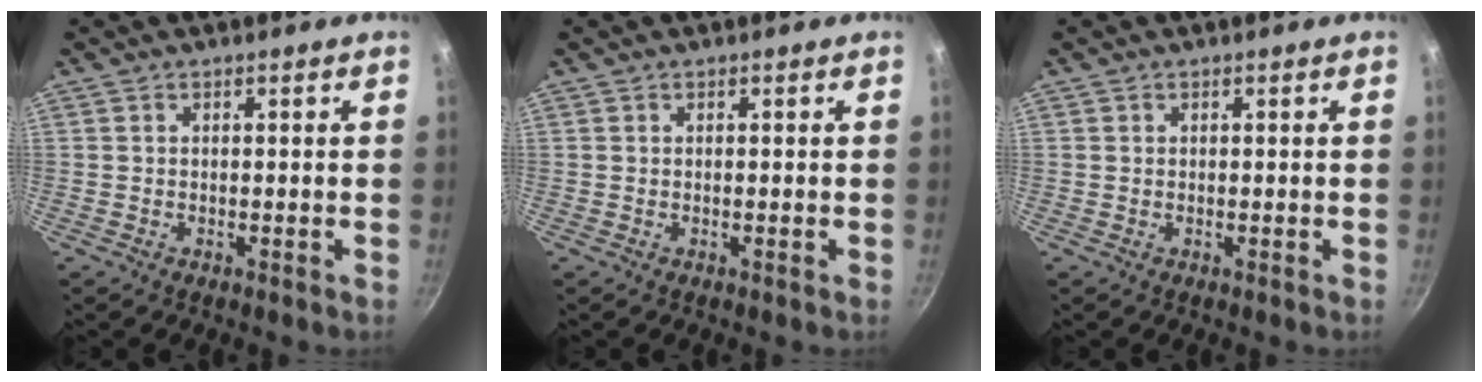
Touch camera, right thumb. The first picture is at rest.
{"total": 0.0}
{"total": 0.0}